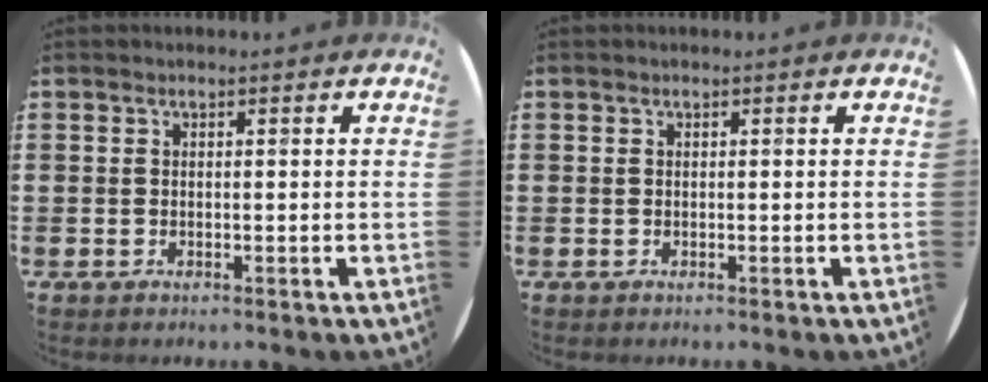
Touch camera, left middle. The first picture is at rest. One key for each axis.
{"total": 0.0}